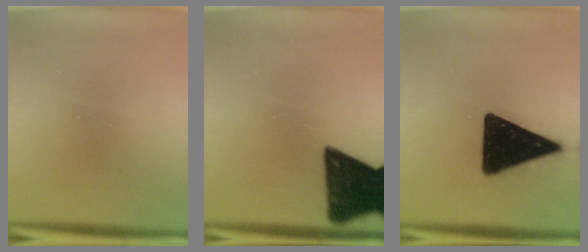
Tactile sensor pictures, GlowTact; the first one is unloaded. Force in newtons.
{"total": 13.4}
{"total": 18.5}